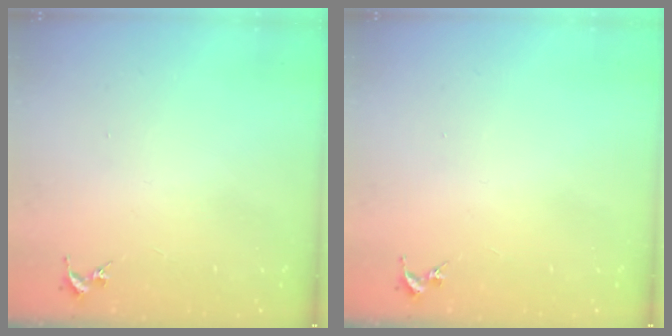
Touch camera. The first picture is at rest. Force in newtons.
{"total": 0.0}